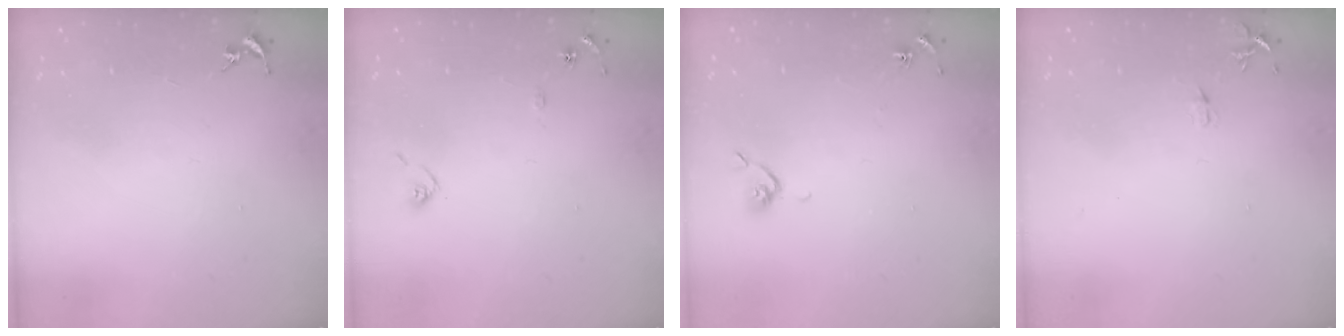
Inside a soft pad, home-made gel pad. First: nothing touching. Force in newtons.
{"total": 7.4, "press": 7.3, "slide": 0.6}
{"total": 5.0, "press": 4.9, "slide": 0.7}
{"total": 6.2, "press": 6.1, "slide": 0.7}